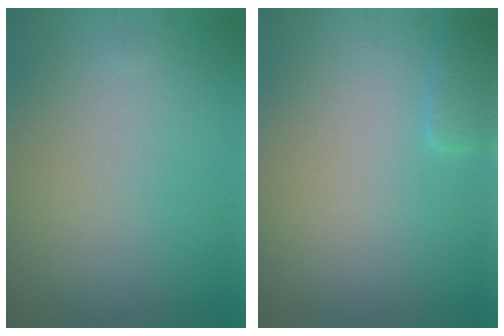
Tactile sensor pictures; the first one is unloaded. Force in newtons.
{"total": 1.7, "press": 1.7, "slide": 0.1}